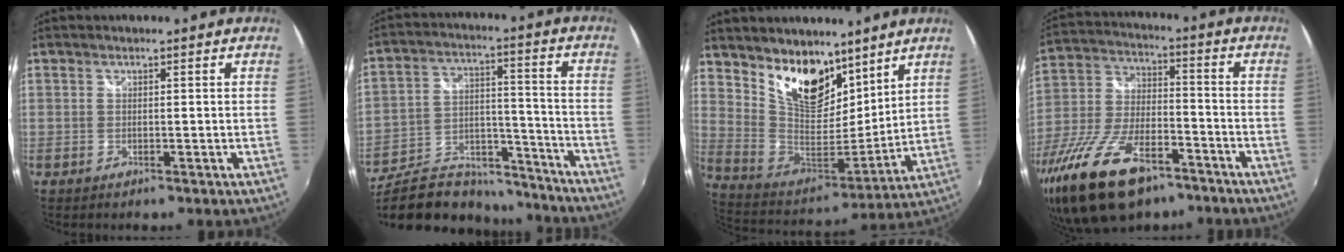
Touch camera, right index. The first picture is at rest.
{"total": 25.6, "force": [-20.5, 11.0, 10.8], "torque": [-0.223, 0.019, -0.298]}
{"total": 16.5, "force": [10.8, 8.6, 9.0], "torque": [-0.177, 0.004, 0.206]}
{"total": 20.3, "force": [-13.1, 9.1, 12.6], "torque": [-0.267, -0.022, -0.230]}